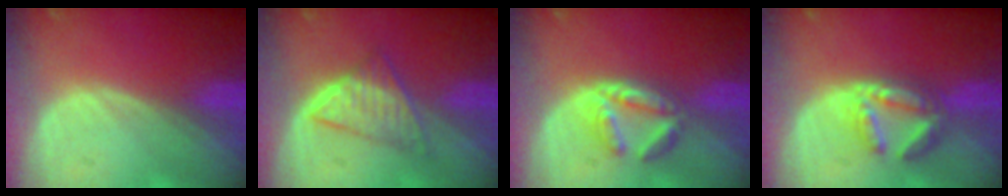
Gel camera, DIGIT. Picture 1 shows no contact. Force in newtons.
{"total": 5.5, "press": 5.4, "slide": 1.4}
{"total": 5.0, "press": 5.0, "slide": 0.8}
{"total": 6.1, "press": 5.7, "slide": 2.3}